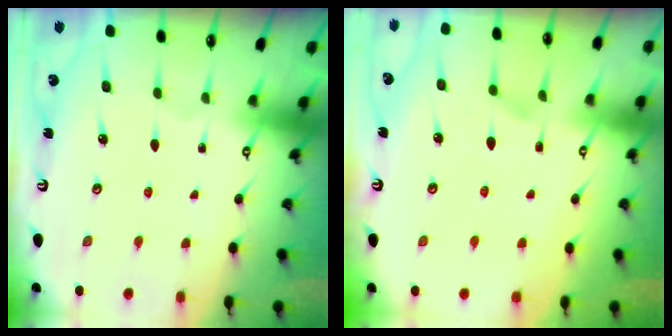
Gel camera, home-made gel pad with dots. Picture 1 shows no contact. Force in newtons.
{"total": 2.4, "press": 2.1, "slide": 1.2}